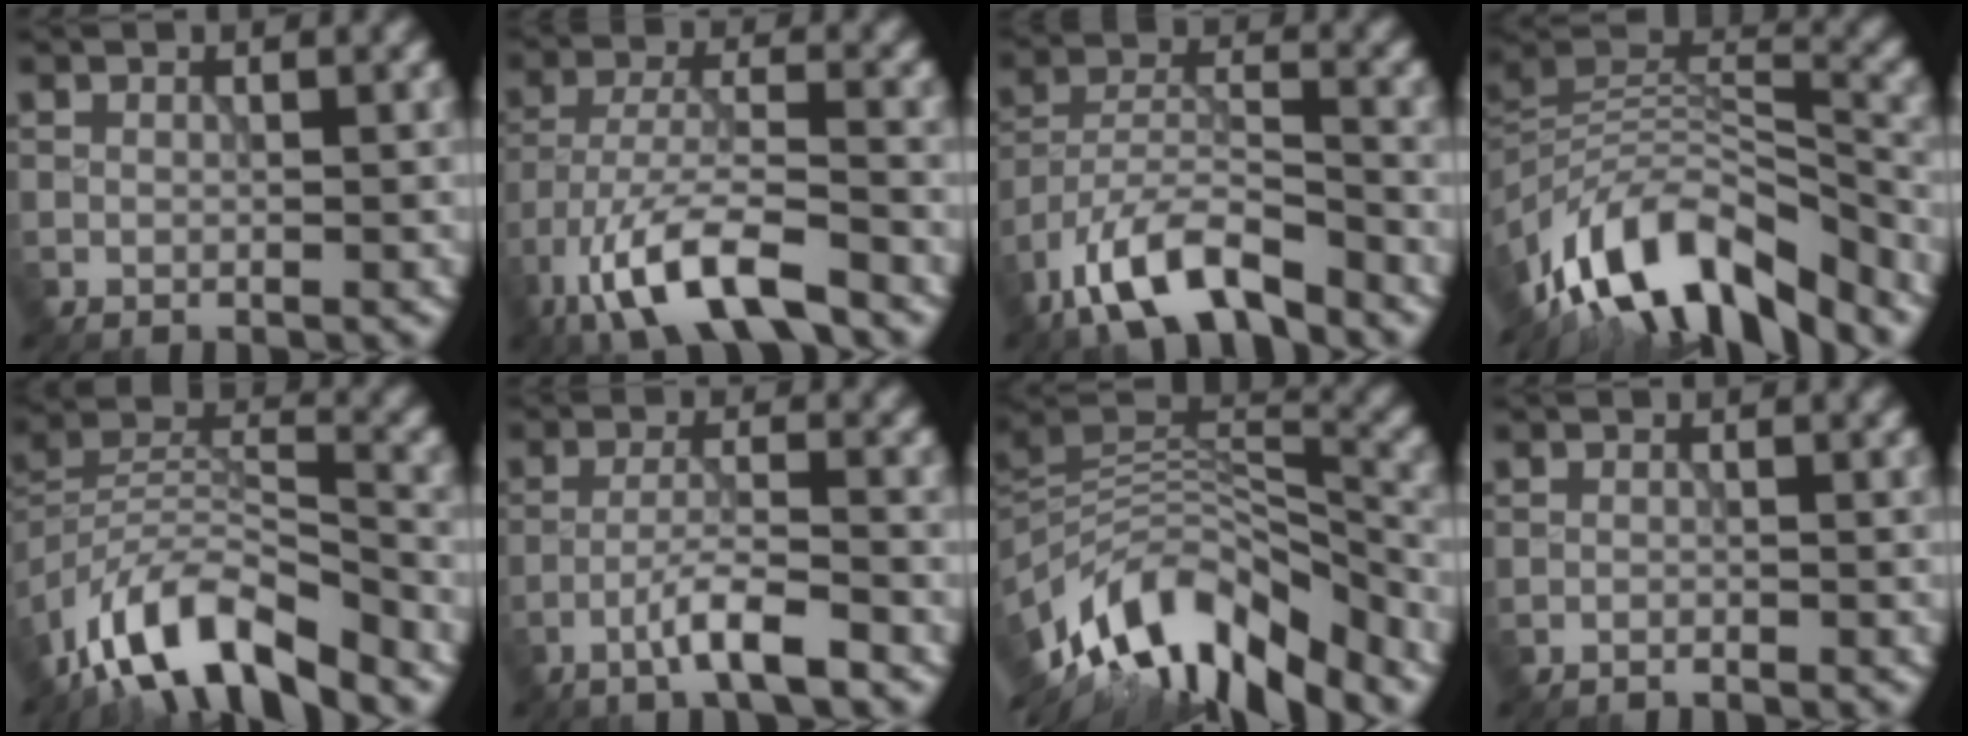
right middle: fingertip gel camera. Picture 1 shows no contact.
{"total": 9.3, "force": [-6.1, 2.6, 6.5], "torque": [-0.120, -0.002, -0.117]}
{"total": 8.0, "force": [-6.0, 2.4, 4.7], "torque": [-0.079, 0.000, -0.119]}
{"total": 12.3, "force": [-8.4, 4.8, 7.6], "torque": [-0.136, 0.025, -0.156]}
{"total": 10.1, "force": [-7.7, 3.2, 5.7], "torque": [-0.089, 0.002, -0.153]}
{"total": 4.0, "force": [-2.5, 0.3, 3.2], "torque": [-0.058, 0.010, -0.055]}
{"total": 12.4, "force": [-8.1, 4.8, 8.0], "torque": [-0.149, 0.023, -0.149]}
{"total": 0.7, "force": [-0.7, 0.1, 0.1], "torque": [0.000, 0.000, -0.016]}